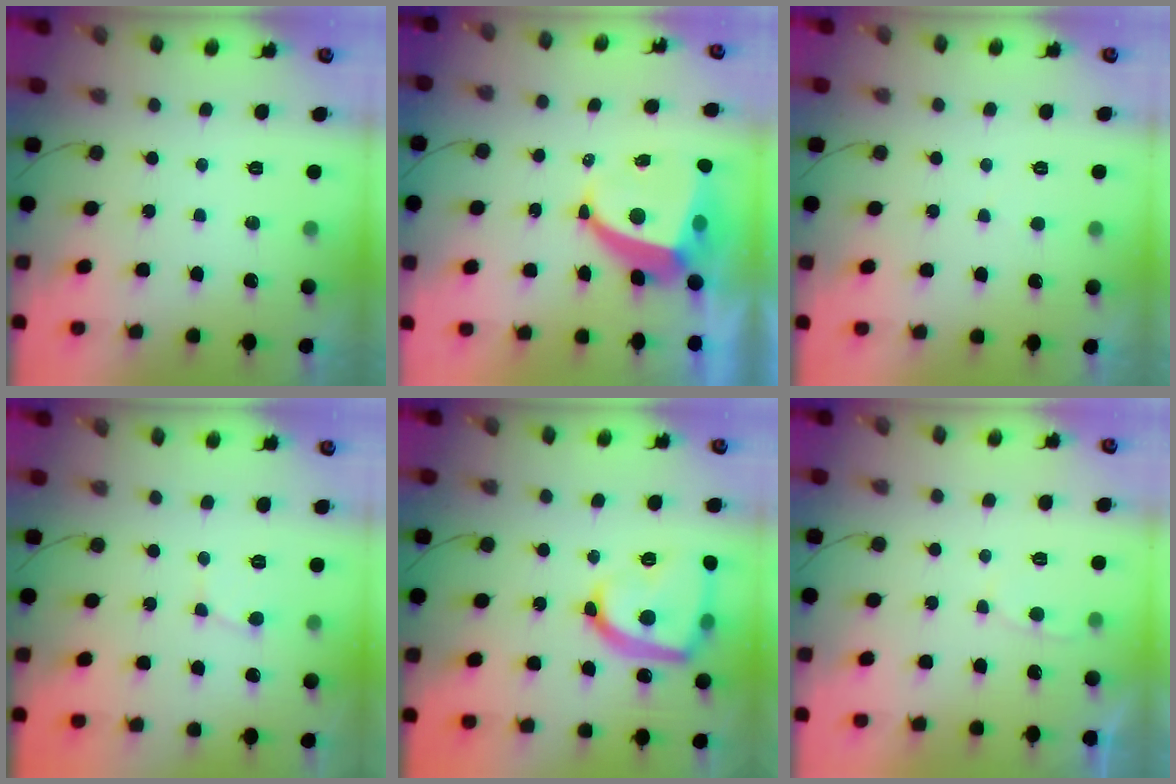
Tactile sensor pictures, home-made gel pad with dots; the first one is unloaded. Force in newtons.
{"total": 8.4, "press": 8.3, "slide": 1.1}
{"total": 2.0, "press": 2.0, "slide": 0.2}
{"total": 3.1, "press": 3.1, "slide": 0.3}
{"total": 19.5, "press": 19.5, "slide": 1.7}
{"total": 2.4, "press": 2.4, "slide": 0.4}